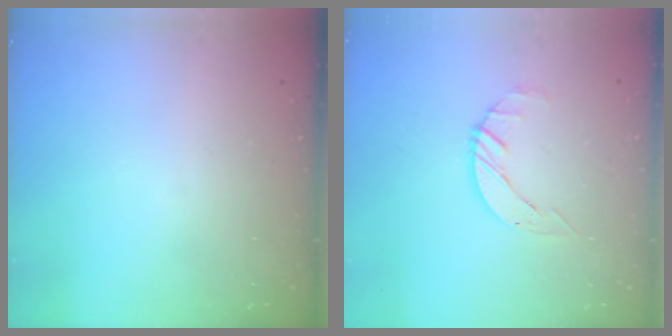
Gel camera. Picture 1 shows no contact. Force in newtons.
{"total": 2.4, "press": 2.4, "slide": 0.1}